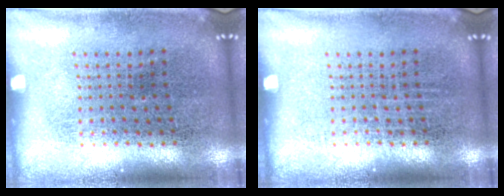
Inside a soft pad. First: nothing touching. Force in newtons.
{"total": 0.0}